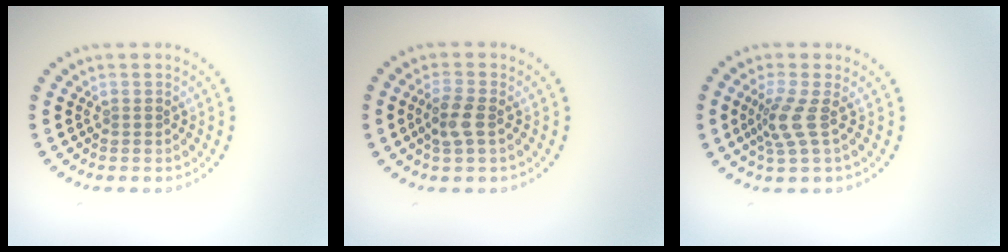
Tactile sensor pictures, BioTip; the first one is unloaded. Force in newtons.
{"total": 2.4, "press": 2.2, "slide": 0.8}
{"total": 2.6, "press": 1.9, "slide": 1.7}